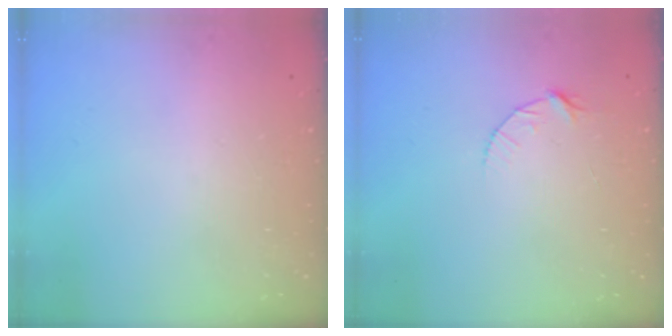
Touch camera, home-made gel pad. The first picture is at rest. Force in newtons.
{"total": 5.5, "press": 5.4, "slide": 0.6}